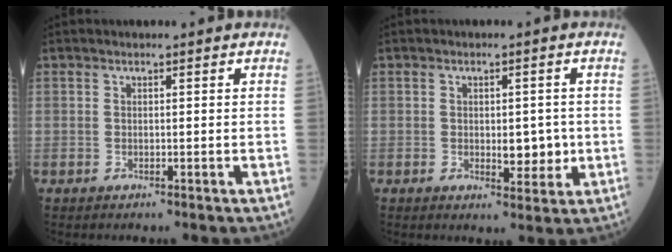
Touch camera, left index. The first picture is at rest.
{"total": 4.0, "force": [-0.4, 1.9, 3.5], "torque": [-0.043, -0.007, -0.002]}